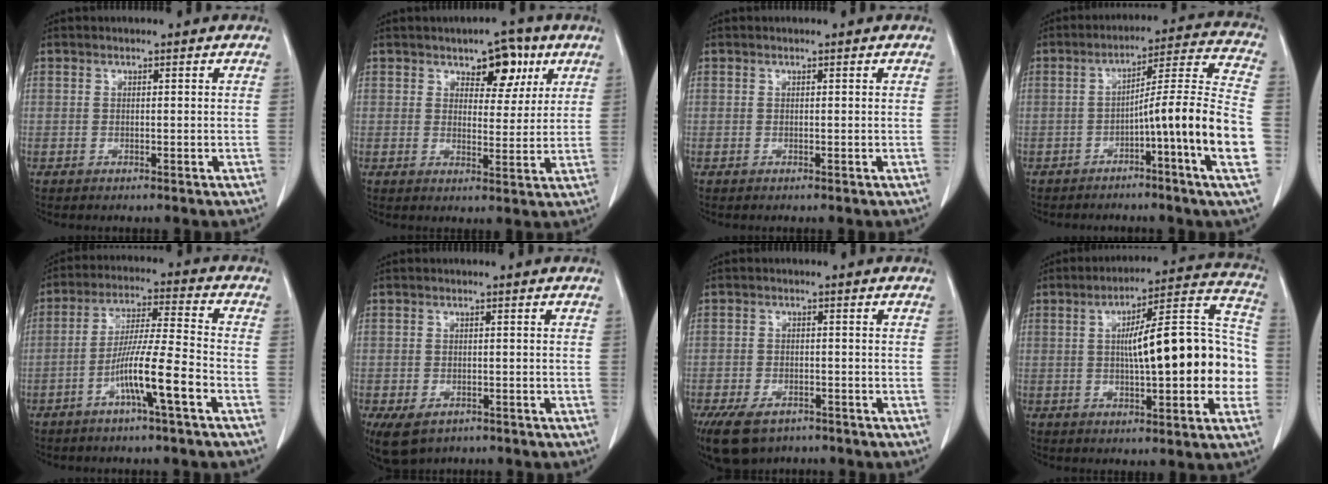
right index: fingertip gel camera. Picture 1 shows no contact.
{"total": 6.3, "force": [3.4, 3.4, 4.0], "torque": [-0.046, 0.006, 0.049]}
{"total": 0.0}
{"total": 14.6, "force": [-4.2, -1.3, 13.9], "torque": [-0.197, 0.015, -0.070]}
{"total": 10.1, "force": [-4.6, -0.3, 9.0], "torque": [-0.169, 0.004, -0.087]}
{"total": 5.8, "force": [-3.6, 3.6, 2.8], "torque": [-0.052, -0.008, -0.049]}
{"total": 9.4, "force": [-6.5, 5.1, 4.6], "torque": [-0.096, -0.006, -0.100]}
{"total": 19.4, "force": [-0.9, 4.2, 18.9], "torque": [-0.253, 0.042, -0.009]}